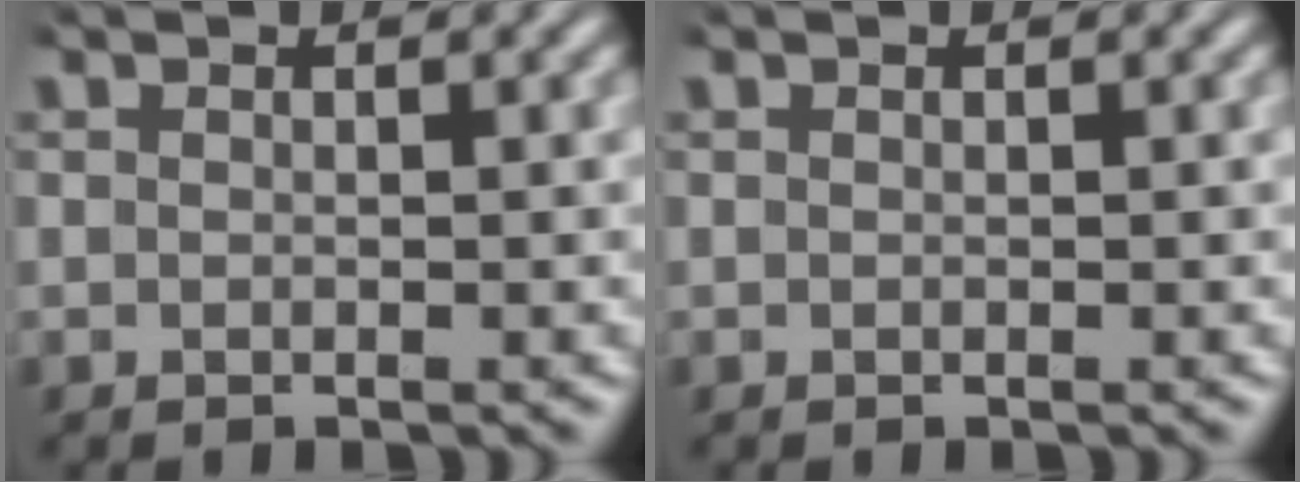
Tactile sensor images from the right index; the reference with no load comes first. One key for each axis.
{"total": 0.0}